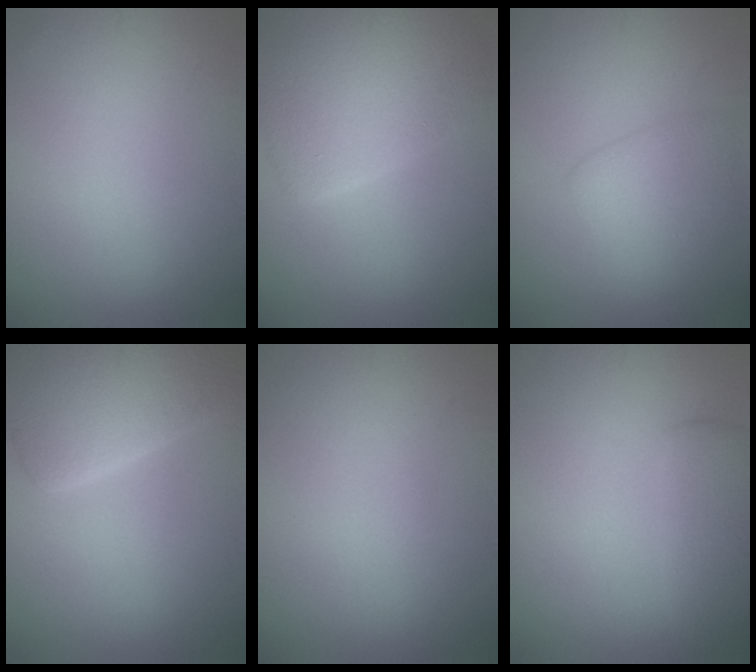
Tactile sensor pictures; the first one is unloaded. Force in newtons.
{"total": 6.8, "press": 6.8, "slide": 0.6}
{"total": 3.0, "press": 3.0, "slide": 0.2}
{"total": 7.4, "press": 7.4, "slide": 0.7}
{"total": 0.0}
{"total": 3.4, "press": 3.4, "slide": 0.3}